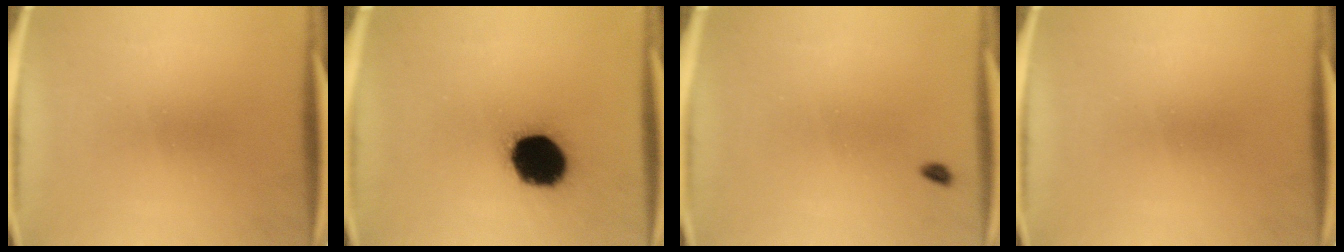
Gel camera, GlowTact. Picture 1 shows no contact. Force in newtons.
{"total": 18.4}
{"total": 1.1}
{"total": 0.0}